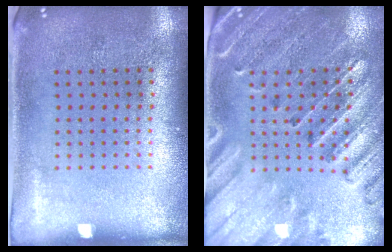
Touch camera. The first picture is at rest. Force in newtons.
{"total": 2.7, "press": 2.6, "slide": 0.8}